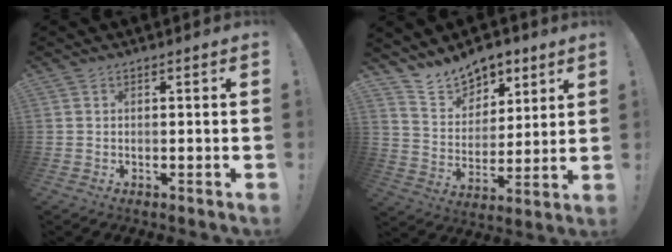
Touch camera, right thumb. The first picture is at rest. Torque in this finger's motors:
{"motor_torque": [0.03, 0.05, 0.04, 0.56, 0.03]}